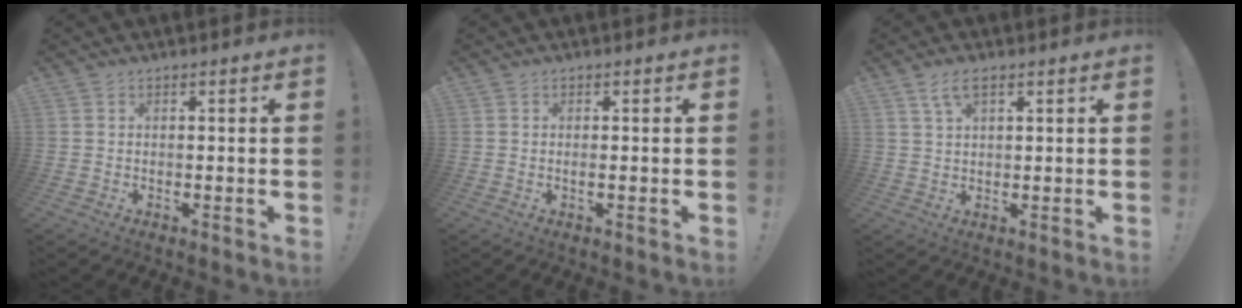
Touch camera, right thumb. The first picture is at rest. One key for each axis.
{"total": 0.9, "fx": -0.1, "fy": 0.1, "fz": 0.9, "tx": -0.011, "ty": -0.004, "tz": -0.003}
{"total": 4.8, "fx": 2.6, "fy": 1.9, "fz": 3.6, "tx": -0.072, "ty": 0.001, "tz": 0.047}